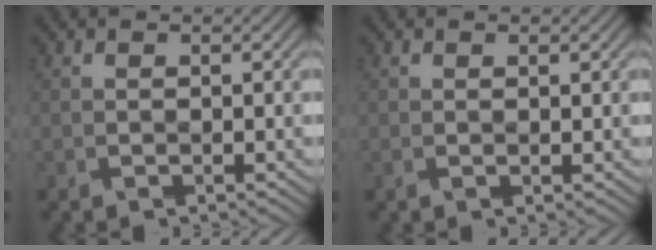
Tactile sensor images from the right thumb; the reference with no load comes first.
{"total": 0.6, "force": [0.2, 0.1, 0.5], "torque": [-0.010, 0.000, 0.004]}